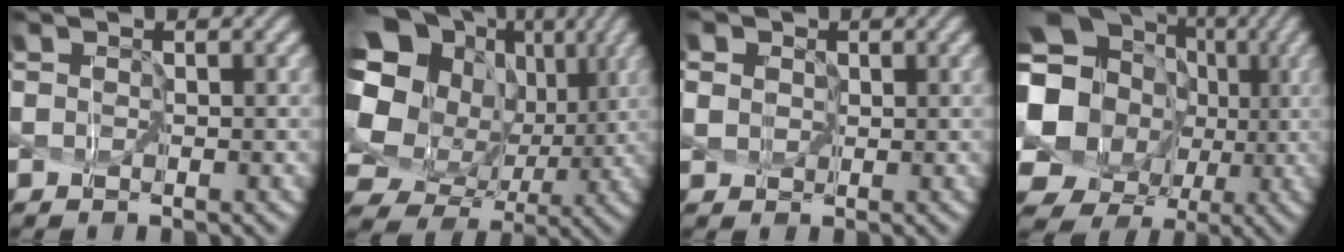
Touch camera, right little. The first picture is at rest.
{"total": 16.3, "force": [1.8, 13.0, 9.7], "torque": [-0.221, -0.017, 0.059]}
{"total": 6.9, "force": [3.0, 5.5, 2.9], "torque": [-0.081, 0.028, 0.032]}
{"total": 16.2, "force": [1.0, 14.0, 8.0], "torque": [-0.179, -0.025, 0.009]}